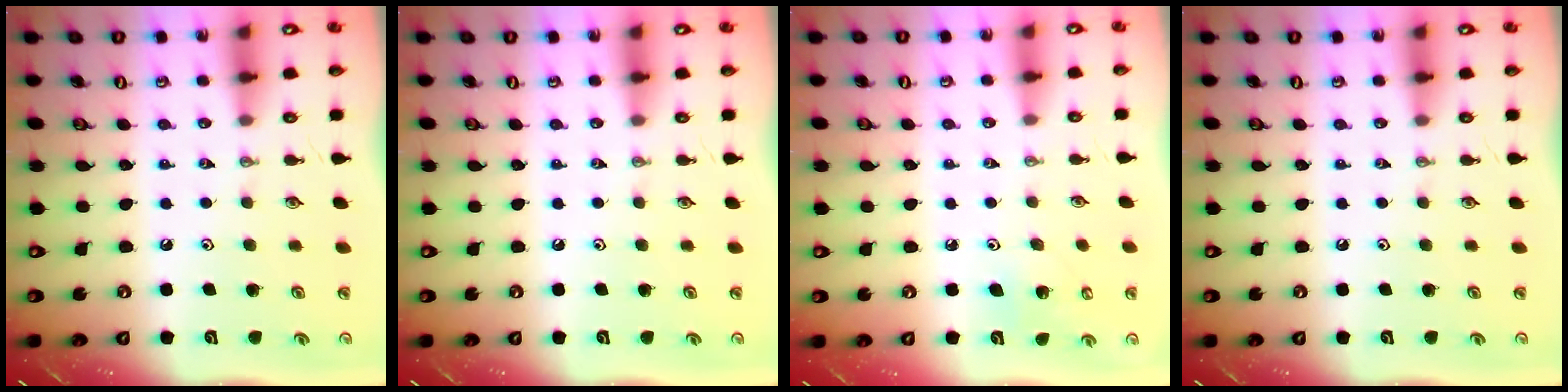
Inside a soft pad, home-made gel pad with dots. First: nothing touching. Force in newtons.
{"total": 0.0}
{"total": 7.4, "press": 7.4, "slide": 0.4}
{"total": 0.0}